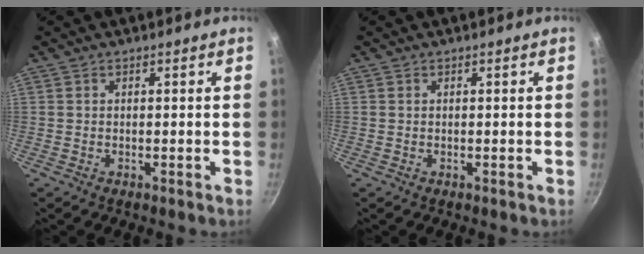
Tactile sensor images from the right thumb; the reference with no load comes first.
{"total": 0.0}